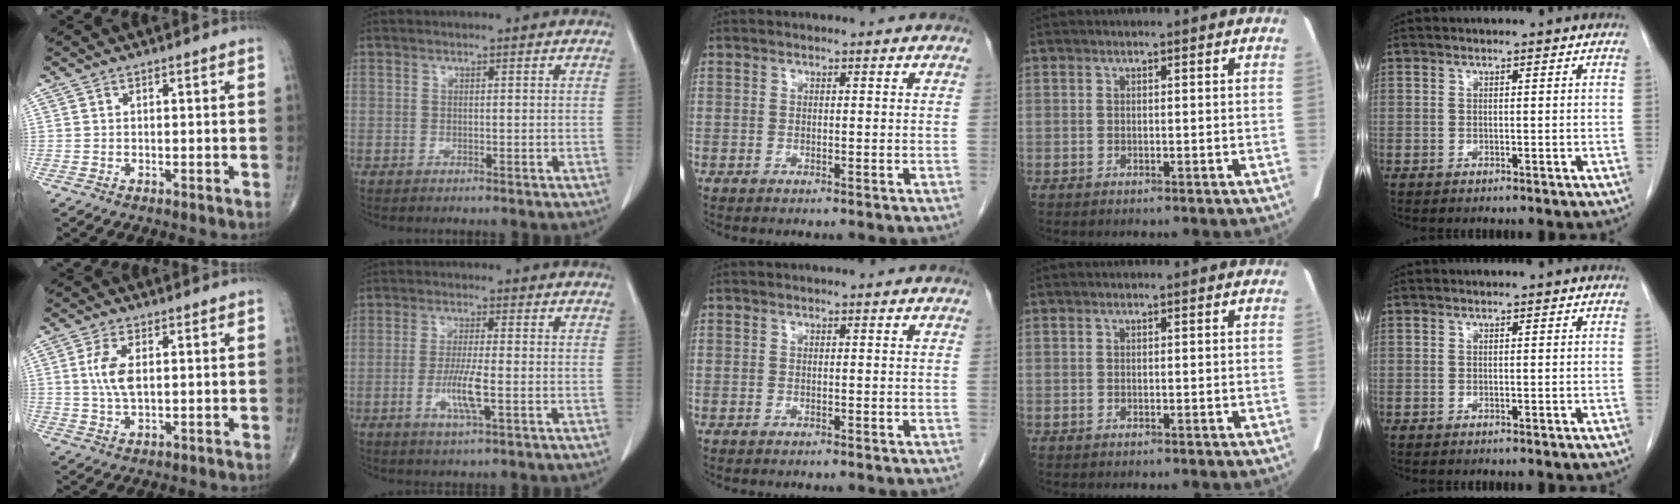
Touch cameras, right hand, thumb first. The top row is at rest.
{"thumb": {"total": 6.0, "force": [1.0, 2.9, 5.2], "torque": [-0.113, -0.002, 0.019]}, "index": {"total": 5.8, "force": [-1.6, 0.3, 5.5], "torque": [-0.110, -0.011, -0.029]}}